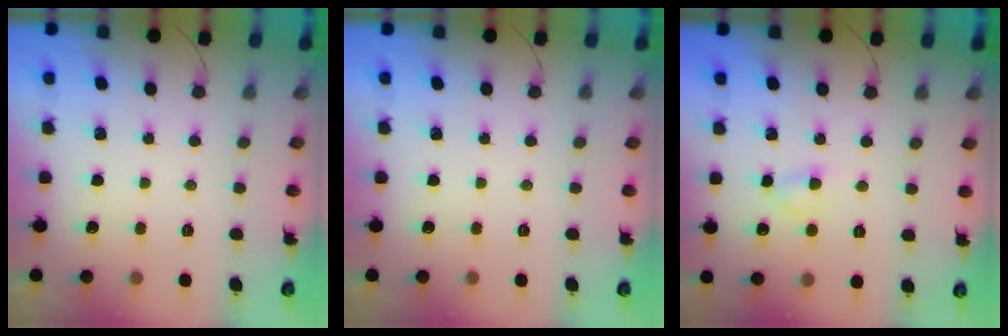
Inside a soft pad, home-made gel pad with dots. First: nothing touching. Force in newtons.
{"total": 0.0}
{"total": 2.8, "press": 2.5, "slide": 1.2}